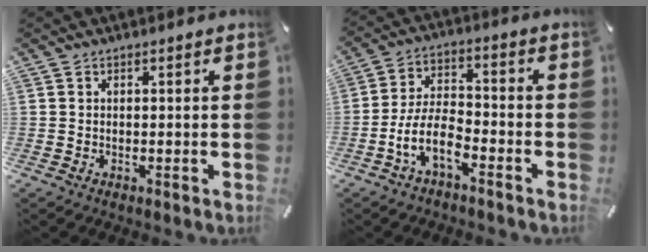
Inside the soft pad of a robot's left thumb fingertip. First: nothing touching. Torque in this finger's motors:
{"motor_torque": [0.11, 2.69, 0.74, 0.14, 0.39]}